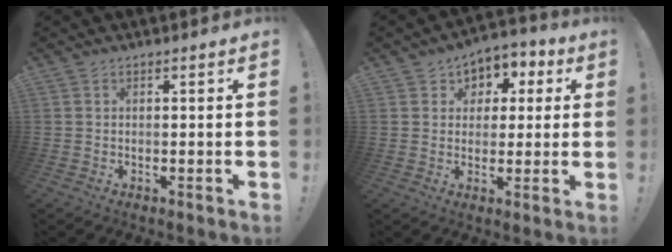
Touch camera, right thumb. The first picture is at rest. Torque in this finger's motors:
{"motor_torque": [0.08, 0.08, 0.00, 0.06, 0.13]}